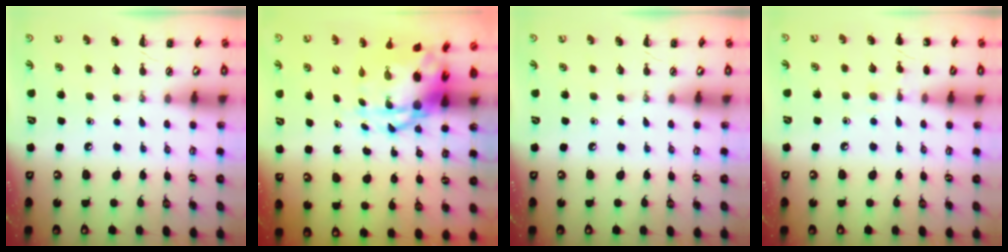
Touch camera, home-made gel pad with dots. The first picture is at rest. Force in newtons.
{"total": 8.3, "press": 7.9, "slide": 2.4}
{"total": 0.0}
{"total": 6.9, "press": 6.6, "slide": 2.0}